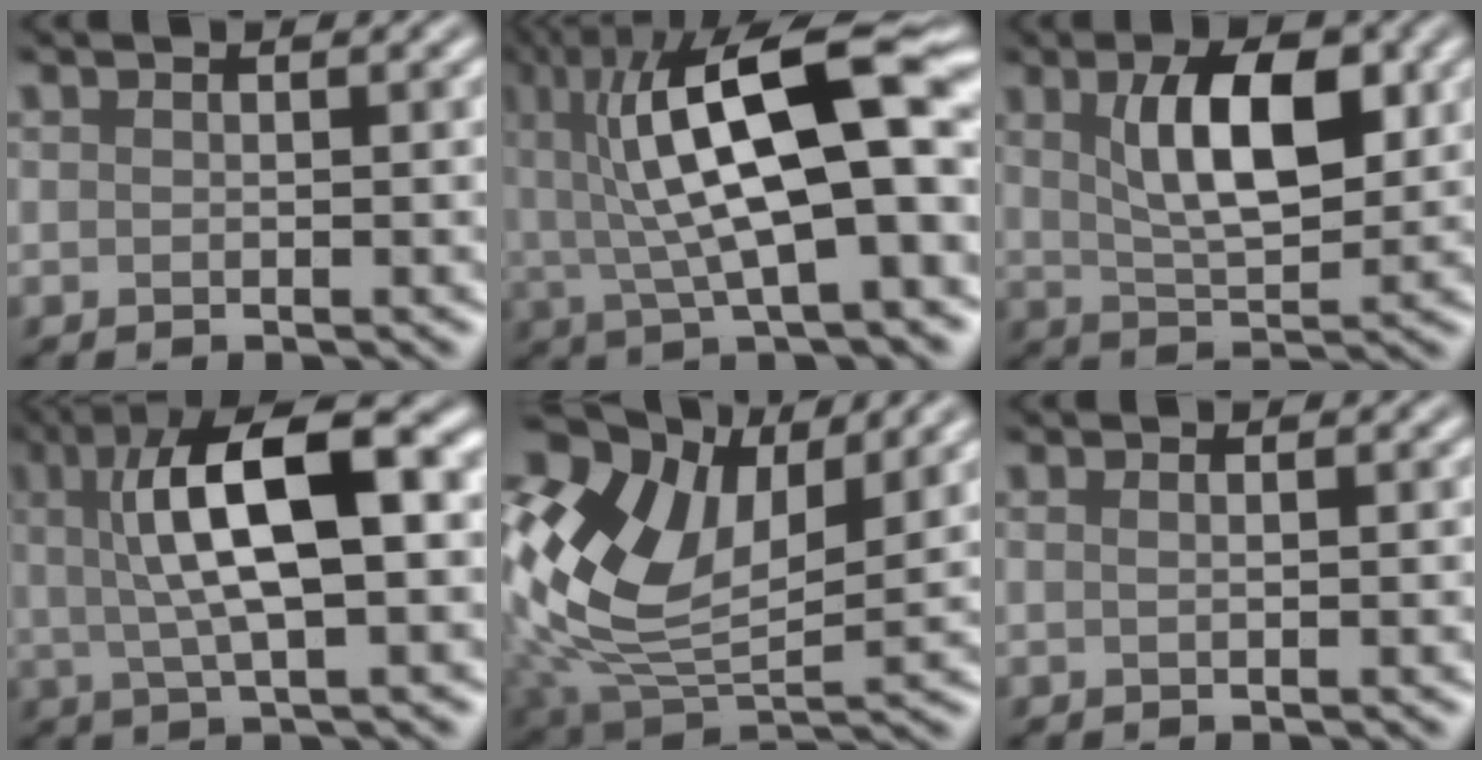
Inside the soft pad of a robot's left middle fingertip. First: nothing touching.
{"total": 11.3, "force": [0.7, 3.2, 10.8], "torque": [-0.197, -0.009, 0.043]}
{"total": 4.6, "force": [0.7, 0.9, 4.5], "torque": [-0.099, -0.022, 0.053]}
{"total": 8.9, "force": [0.9, 1.9, 8.6], "torque": [-0.168, -0.010, 0.051]}
{"total": 8.5, "force": [3.1, 5.1, 6.1], "torque": [-0.184, -0.016, 0.105]}
{"total": 0.0}